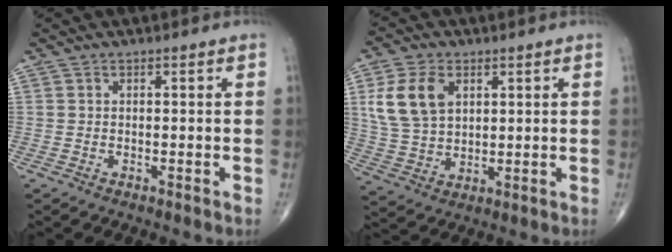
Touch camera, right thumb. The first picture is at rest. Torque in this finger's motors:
{"motor_torque": [0.11, 0.44, 0.21, -0.19, 0.32]}